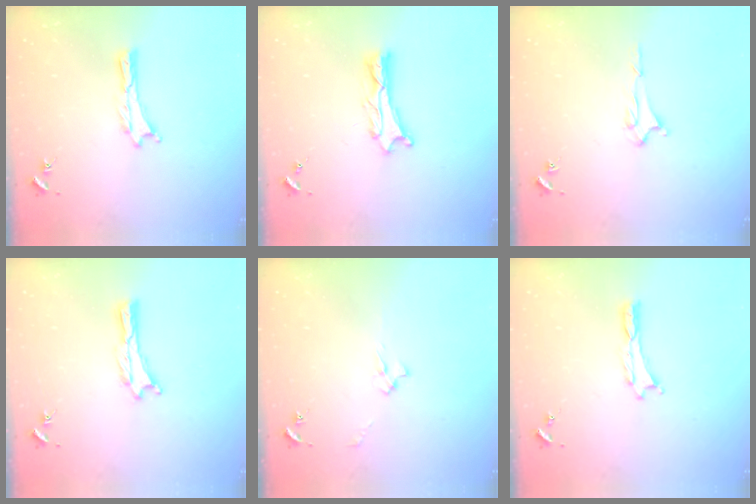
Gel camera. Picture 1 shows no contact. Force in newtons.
{"total": 1.8, "press": 1.8, "slide": 0.2}
{"total": 1.7, "press": 1.6, "slide": 0.4}
{"total": 0.0}
{"total": 2.4, "press": 2.4, "slide": 0.4}
{"total": 0.0}